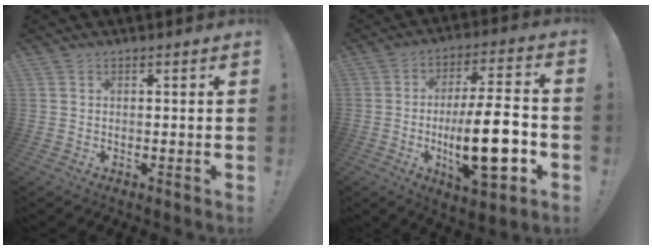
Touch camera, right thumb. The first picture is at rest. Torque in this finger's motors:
{"motor_torque": [0.75, 0.69, 2.03, -0.74, 0.58]}